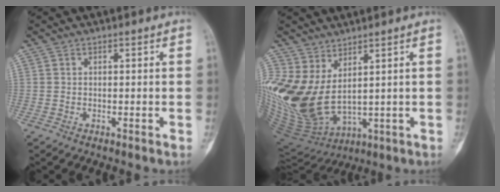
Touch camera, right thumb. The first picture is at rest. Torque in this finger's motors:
{"motor_torque": [0.02, 1.65, 2.73, 0.04, 1.05]}